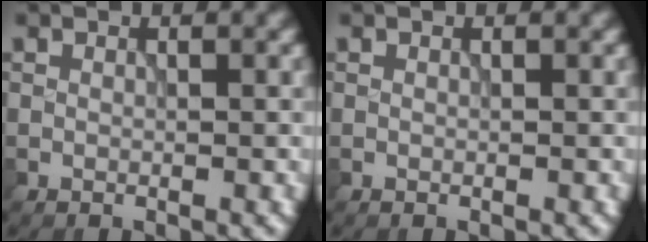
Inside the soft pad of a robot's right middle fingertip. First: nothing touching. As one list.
[{"total": 0.0}]